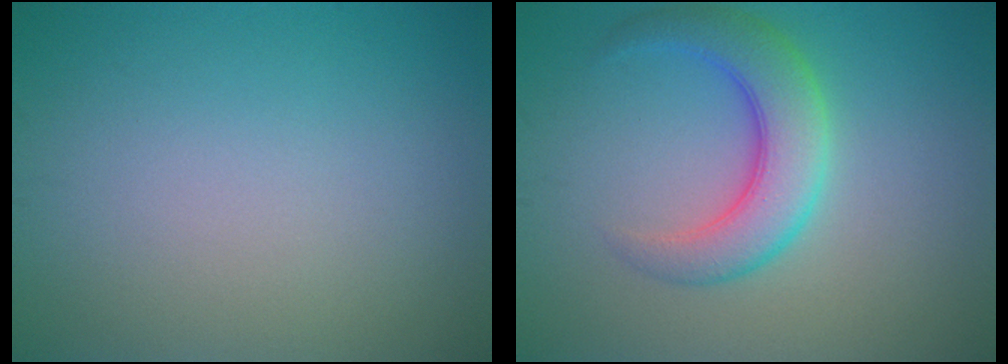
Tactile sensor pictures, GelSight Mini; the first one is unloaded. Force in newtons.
{"total": 5.2, "press": 5.2, "slide": 0.1}